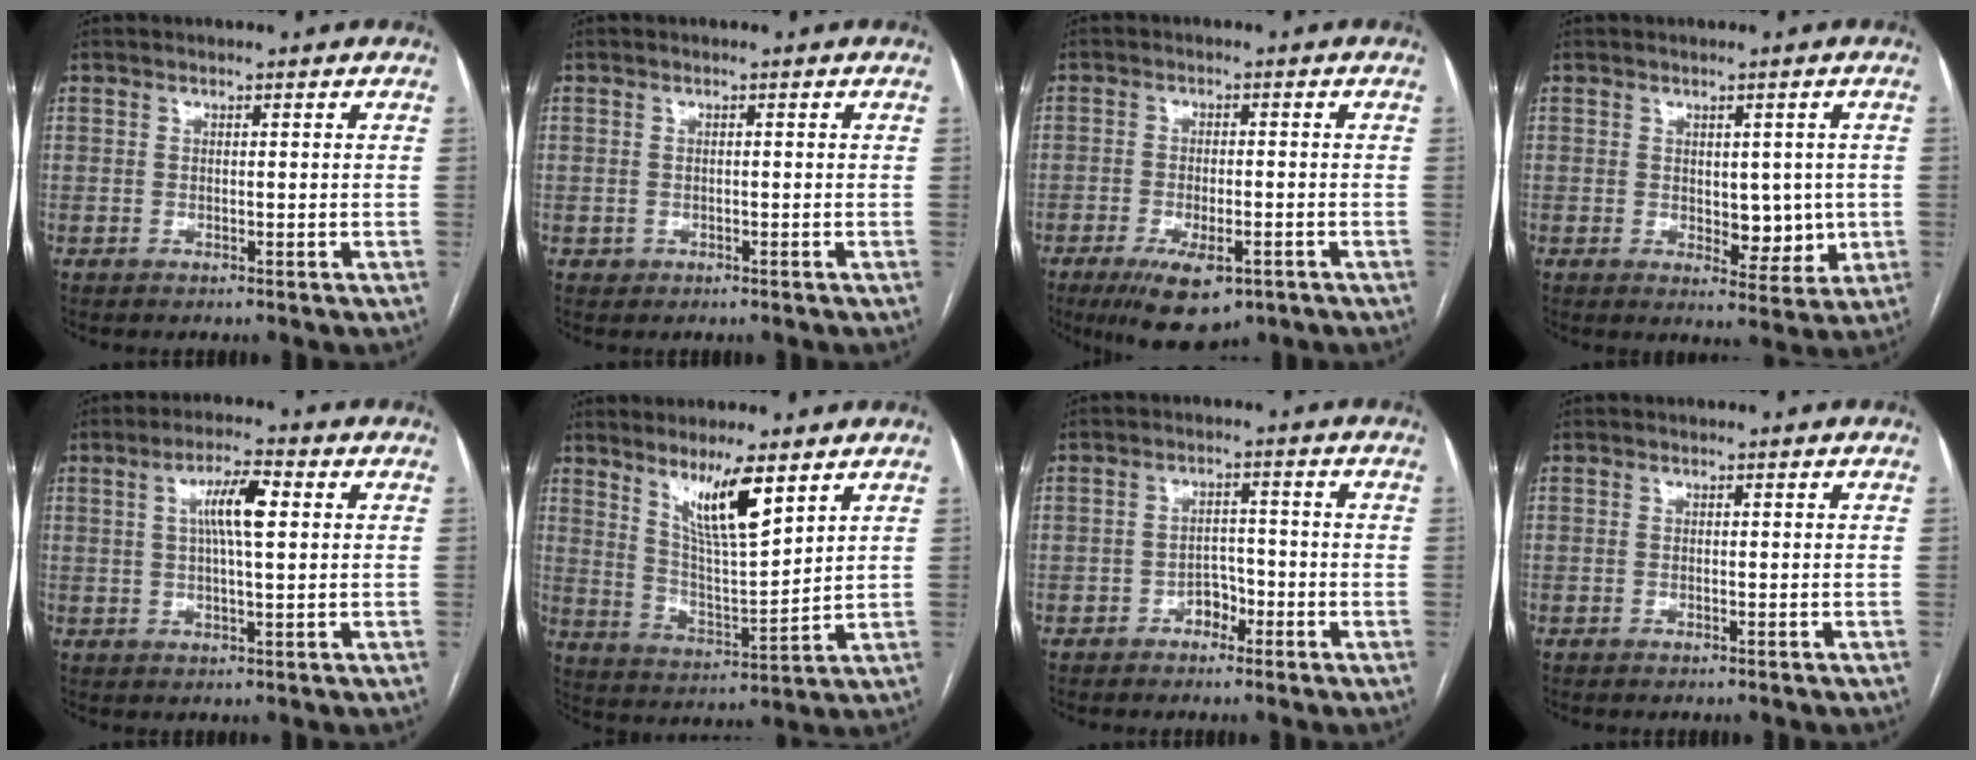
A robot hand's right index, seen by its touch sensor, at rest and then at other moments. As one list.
[{"total": 1.1, "force": [-0.1, 1.0, 0.1], "torque": [0.002, 0.004, -0.002]}, {"total": 8.6, "force": [-4.8, 3.1, 6.4], "torque": [-0.106, -0.014, -0.070]}, {"total": 5.8, "force": [0.0, 3.3, 4.8], "torque": [-0.053, -0.004, 0.012]}, {"total": 6.7, "force": [1.8, 1.0, 6.4], "torque": [-0.117, 0.012, 0.031]}, {"total": 10.0, "force": [6.2, 0.9, 7.7], "torque": [-0.141, -0.013, 0.119]}, {"total": 2.9, "force": [-1.6, 2.1, 1.2], "torque": [-0.009, 0.009, -0.028]}, {"total": 0.0}]